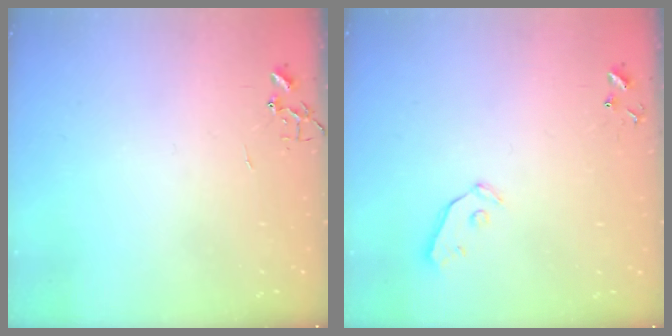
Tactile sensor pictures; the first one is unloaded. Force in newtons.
{"total": 4.0, "press": 3.9, "slide": 0.7}